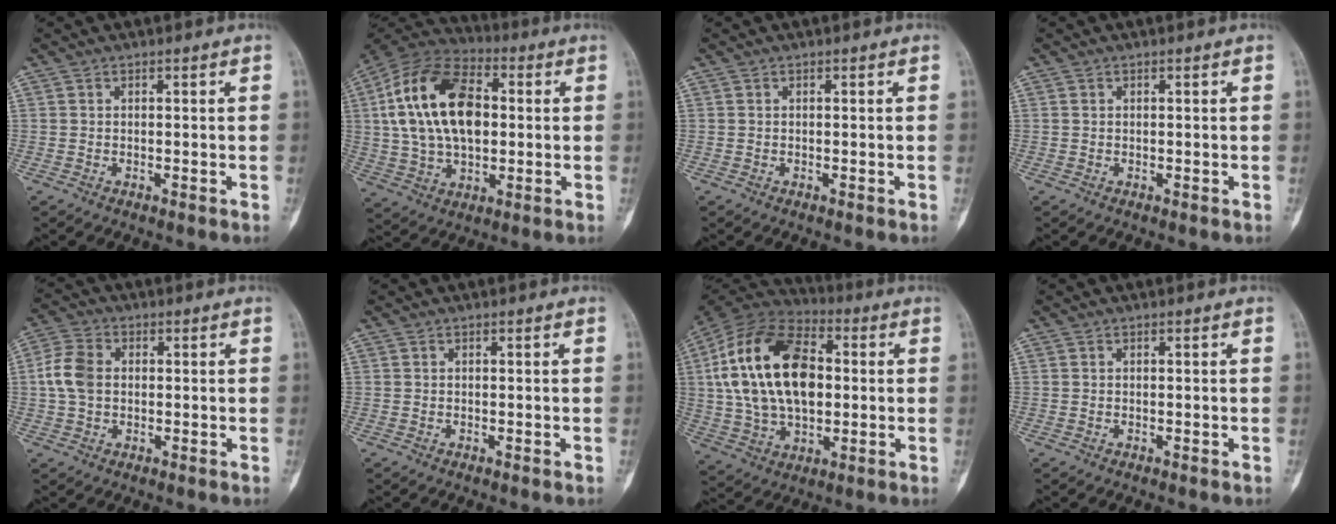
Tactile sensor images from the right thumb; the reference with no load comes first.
{"total": 21.2, "force": [2.7, 12.7, 16.8], "torque": [-0.303, 0.017, 0.045]}
{"total": 0.0}
{"total": 0.0}
{"total": 6.7, "force": [0.3, 4.9, 4.6], "torque": [-0.098, 0.014, 0.000]}
{"total": 0.0}
{"total": 23.7, "force": [2.6, 14.3, 18.7], "torque": [-0.342, 0.013, 0.043]}
{"total": 0.0}